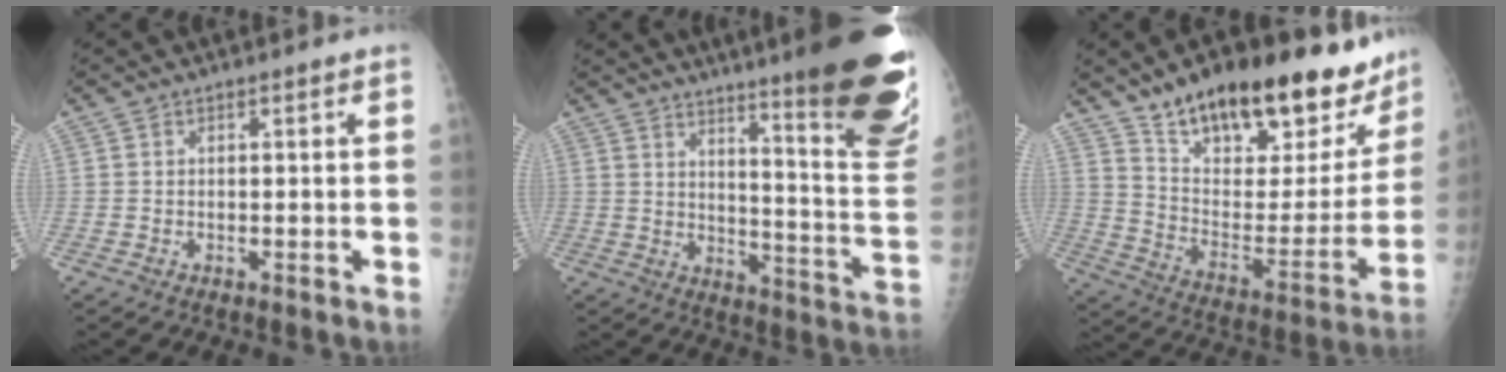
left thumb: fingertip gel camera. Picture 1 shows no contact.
{"total": 26.7, "force": [17.3, 3.3, 20.0], "torque": [-0.212, -0.108, 0.231]}
{"total": 29.1, "force": [21.5, 10.9, 16.4], "torque": [-0.210, -0.076, 0.323]}